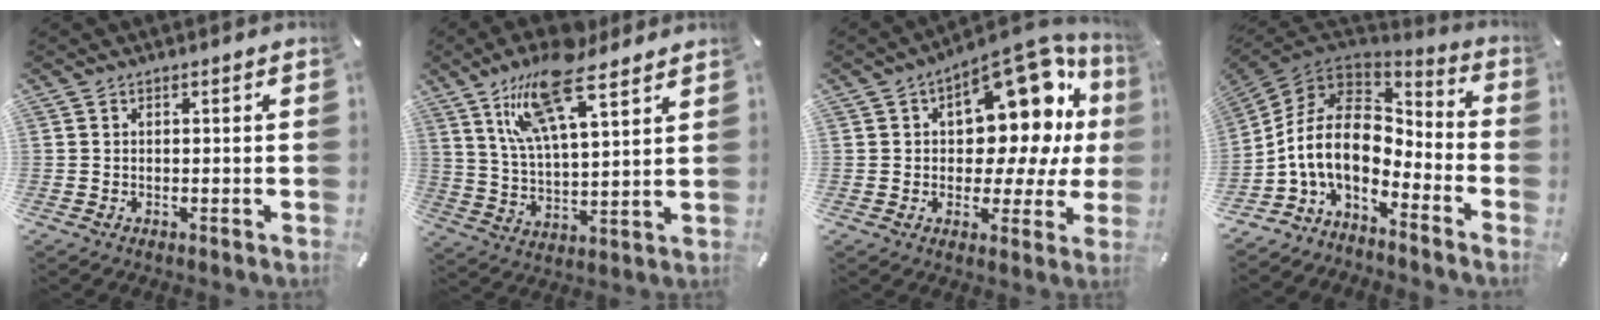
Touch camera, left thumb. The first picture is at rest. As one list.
[{"total": 16.4, "force": [11.0, 5.2, 11.0], "torque": [-0.212, -0.032, 0.191]}, {"total": 19.3, "force": [8.2, 11.0, 13.6], "torque": [-0.160, -0.075, 0.133]}, {"total": 14.8, "force": [-3.3, 9.3, 11.1], "torque": [-0.249, 0.003, -0.064]}]